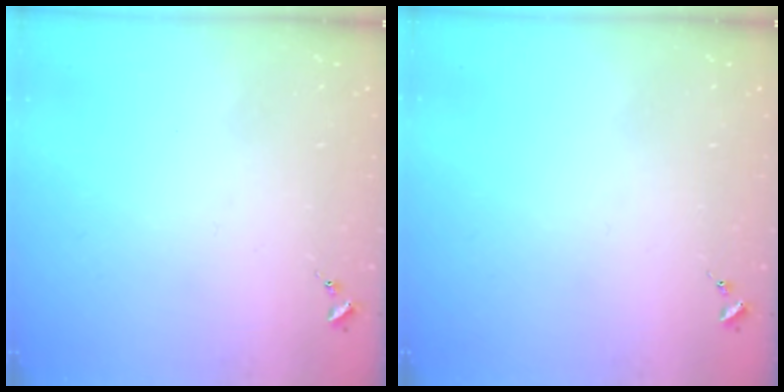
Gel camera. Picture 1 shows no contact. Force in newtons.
{"total": 0.0}